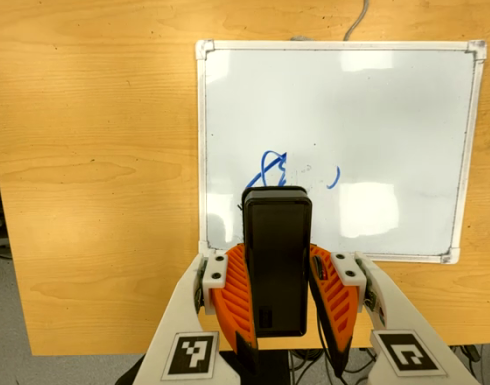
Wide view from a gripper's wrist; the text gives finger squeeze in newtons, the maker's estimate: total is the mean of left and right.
{"total": 6.7, "left": 6.0, "right": 7.4}